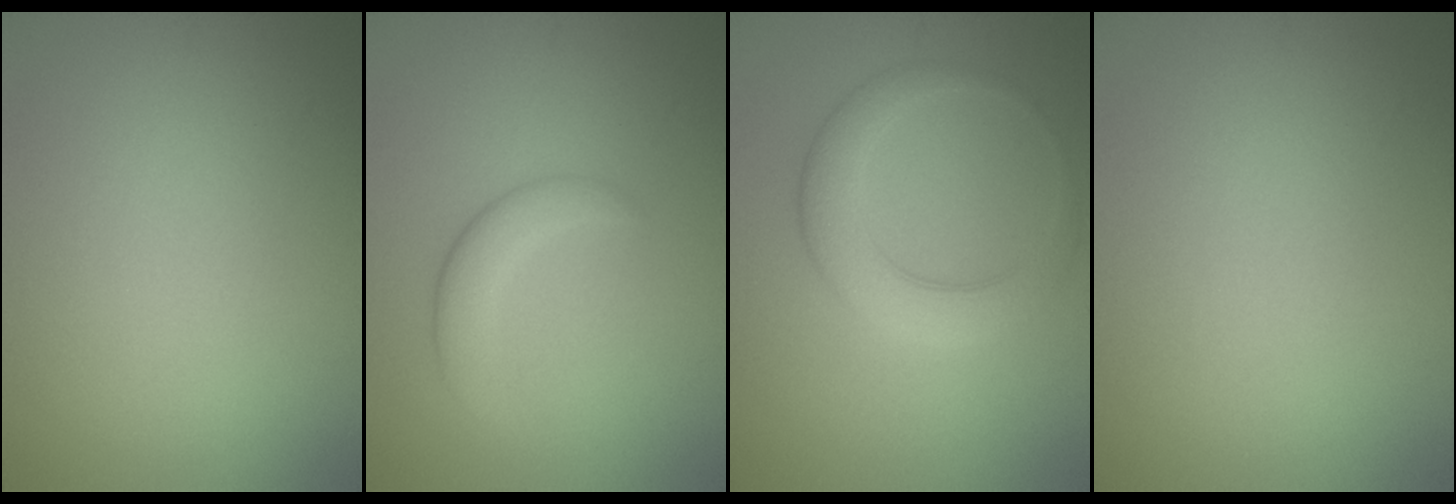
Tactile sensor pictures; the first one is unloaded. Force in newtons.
{"total": 2.6, "press": 2.6, "slide": 0.1}
{"total": 4.5, "press": 4.5, "slide": 0.1}
{"total": 0.0}